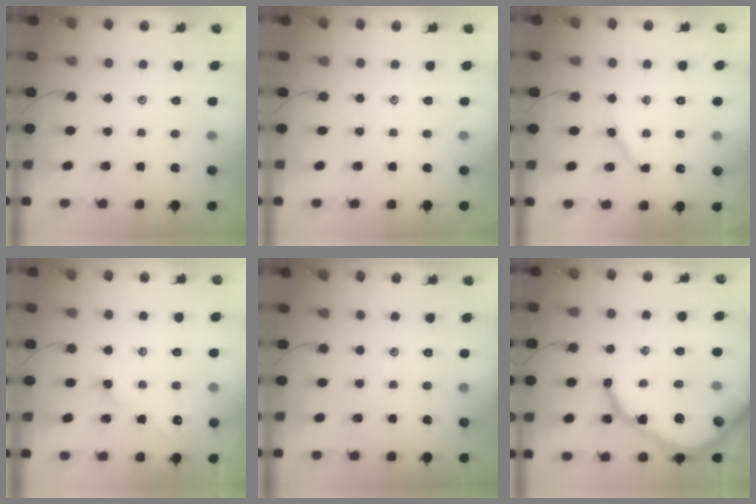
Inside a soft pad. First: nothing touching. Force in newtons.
{"total": 0.0}
{"total": 4.7, "press": 4.7, "slide": 0.6}
{"total": 4.4, "press": 4.3, "slide": 0.6}
{"total": 0.0}
{"total": 17.2, "press": 17.1, "slide": 1.5}